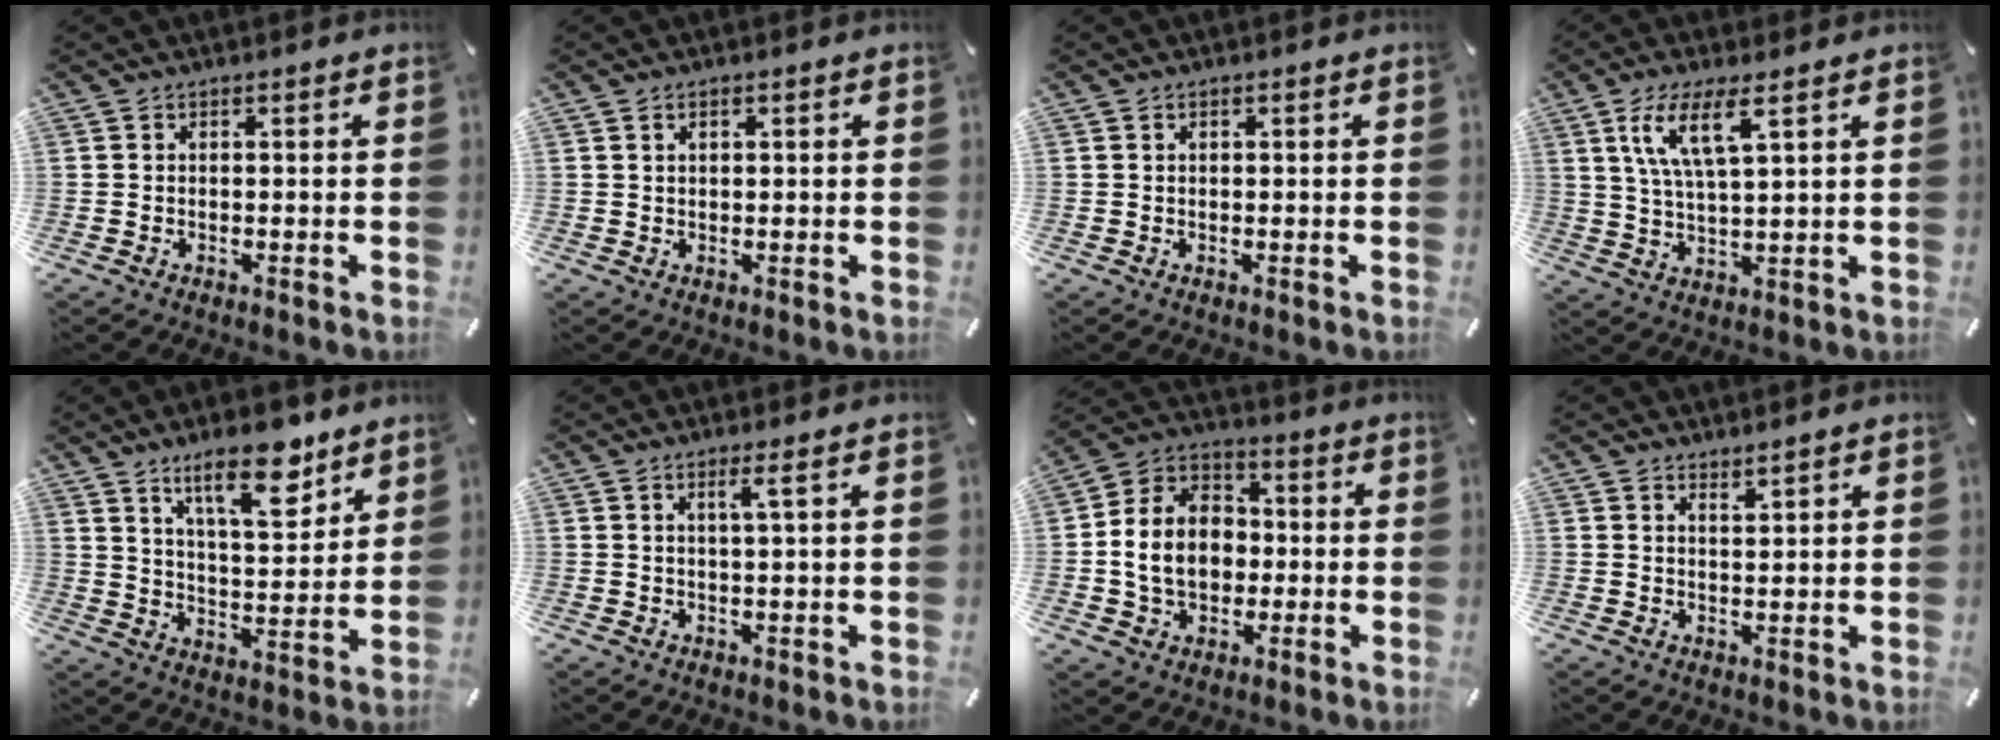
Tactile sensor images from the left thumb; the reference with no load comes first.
{"total": 1.7, "force": [0.7, 0.9, 1.2], "torque": [-0.017, -0.001, 0.011]}
{"total": 0.7, "force": [0.3, 0.4, 0.5], "torque": [-0.010, 0.003, 0.004]}
{"total": 9.8, "force": [5.2, 2.7, 7.9], "torque": [-0.173, -0.002, 0.090]}
{"total": 15.2, "force": [10.2, 5.7, 9.8], "torque": [-0.148, -0.051, 0.171]}
{"total": 3.1, "force": [1.3, -0.1, 2.8], "torque": [-0.056, -0.004, 0.019]}
{"total": 11.8, "force": [-1.2, 9.8, 6.3], "torque": [-0.158, 0.017, -0.025]}
{"total": 2.0, "force": [1.9, 0.0, 0.4], "torque": [-0.008, -0.008, 0.036]}